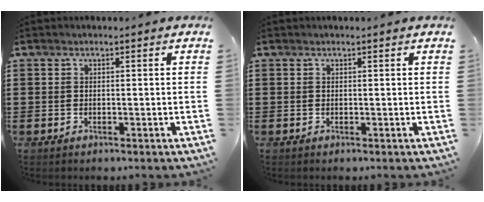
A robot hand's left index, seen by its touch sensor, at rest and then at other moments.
{"total": 0.0}